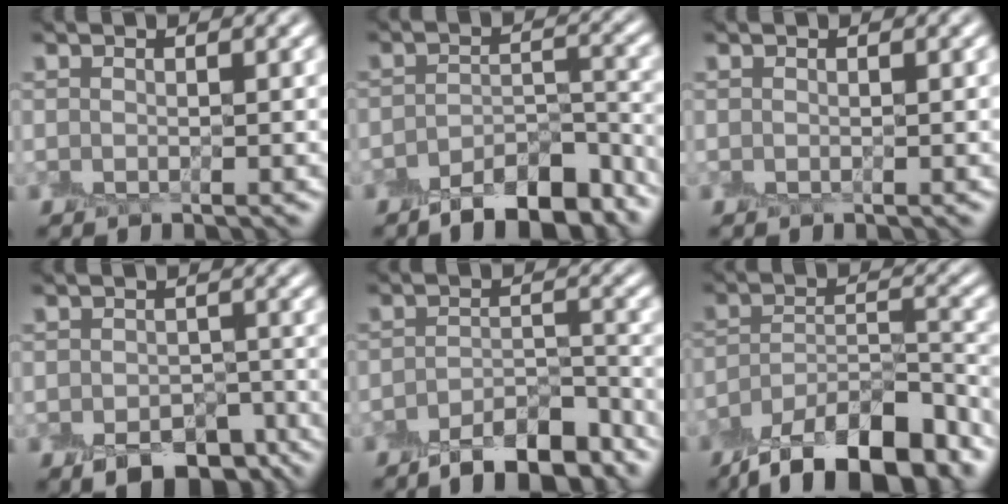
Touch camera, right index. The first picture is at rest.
{"total": 7.7, "force": [-6.0, 2.9, 3.9], "torque": [-0.053, -0.004, -0.098]}
{"total": 0.0}
{"total": 5.9, "force": [-3.8, 3.4, 2.9], "torque": [-0.041, -0.021, -0.049]}
{"total": 6.7, "force": [-5.2, 2.4, 3.4], "torque": [-0.046, -0.002, -0.086]}
{"total": 11.0, "force": [-8.3, 3.8, 6.1], "torque": [-0.104, -0.007, -0.136]}